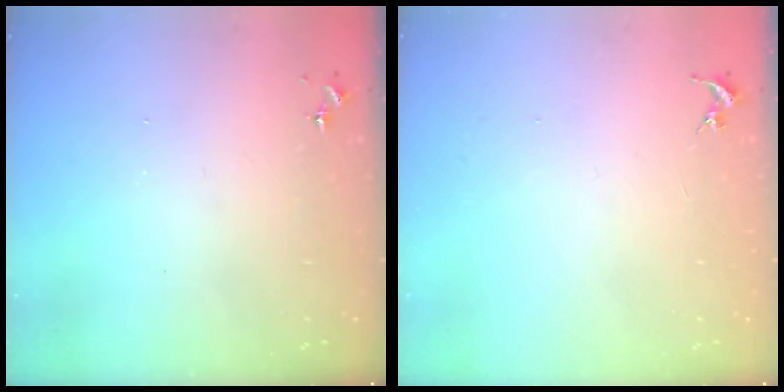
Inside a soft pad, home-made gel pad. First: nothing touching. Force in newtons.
{"total": 0.0}